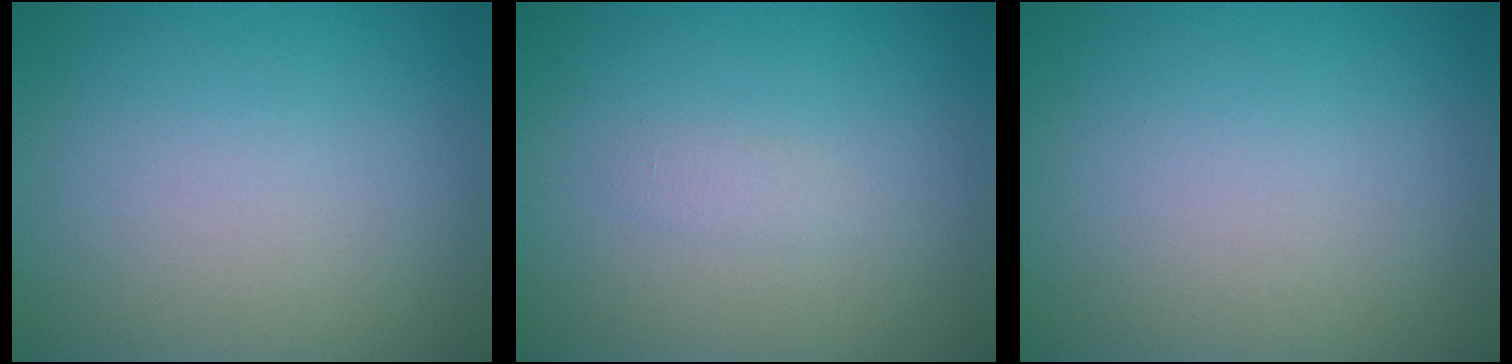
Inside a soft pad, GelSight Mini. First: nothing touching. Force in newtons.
{"total": 0.8, "press": 0.8, "slide": 0.0}
{"total": 0.0}